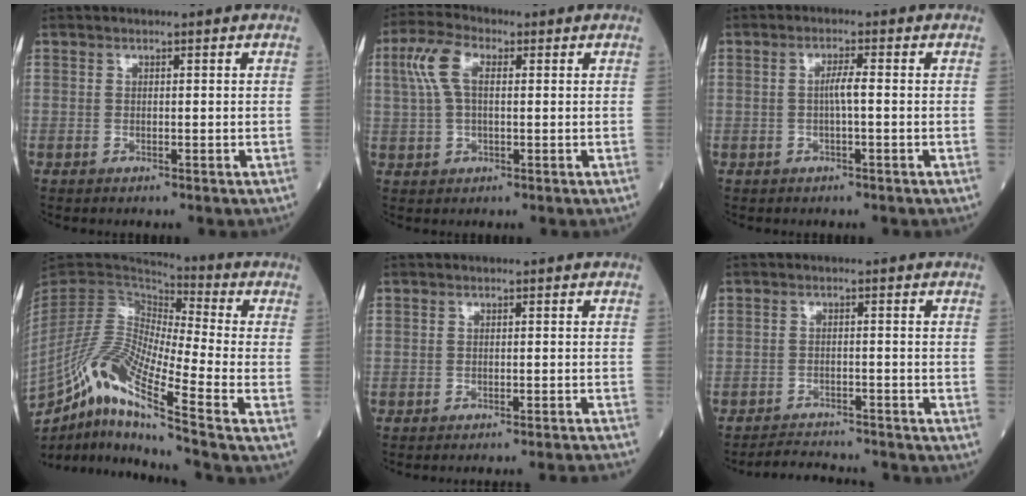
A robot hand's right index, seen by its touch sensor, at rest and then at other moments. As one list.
[{"total": 6.5, "force": [1.6, 2.9, 5.6], "torque": [-0.137, 0.024, 0.034]}, {"total": 2.3, "force": [-0.2, 0.0, 2.3], "torque": [-0.041, 0.001, -0.003]}, {"total": 17.1, "force": [-10.5, 0.0, 13.5], "torque": [-0.270, -0.018, -0.194]}, {"total": 10.2, "force": [-9.9, -1.4, 2.1], "torque": [-0.005, -0.013, -0.111]}, {"total": 8.0, "force": [-8.0, 0.7, 1.0], "torque": [-0.011, 0.003, -0.117]}]